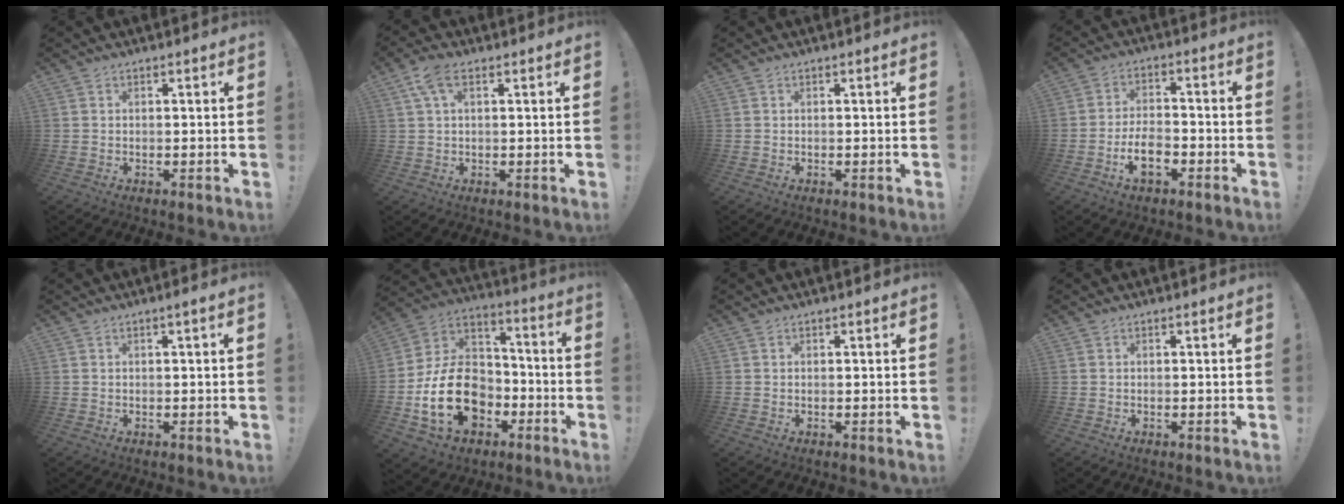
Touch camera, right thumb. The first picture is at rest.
{"total": 5.5, "force": [2.3, 2.4, 4.3], "torque": [-0.083, 0.003, 0.044]}
{"total": 0.0}
{"total": 8.5, "force": [-4.2, 4.3, 6.1], "torque": [-0.118, 0.011, -0.075]}
{"total": 1.9, "force": [0.0, -0.1, 1.9], "torque": [-0.028, -0.001, -0.004]}
{"total": 21.6, "force": [-7.2, 15.3, 13.3], "torque": [-0.251, 0.043, -0.110]}
{"total": 0.0}
{"total": 0.0}